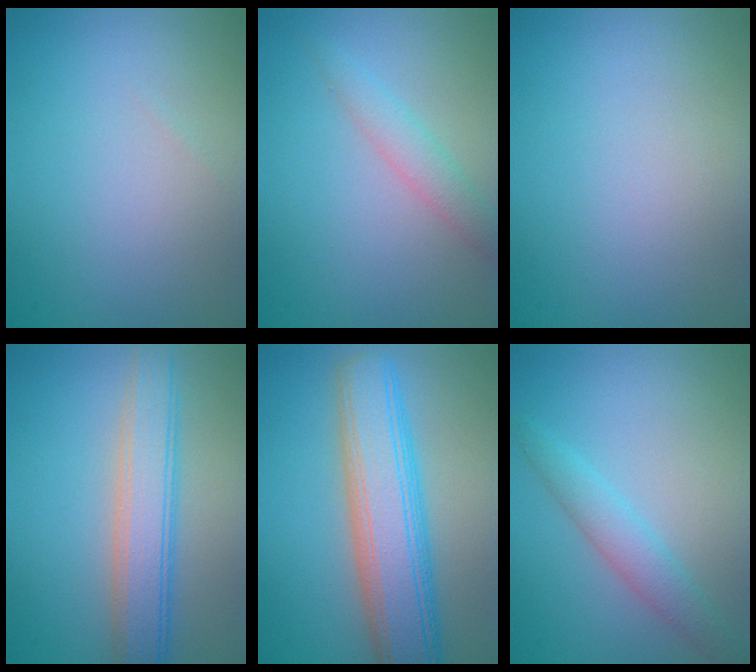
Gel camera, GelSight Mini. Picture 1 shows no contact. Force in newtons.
{"total": 2.1, "press": 2.1, "slide": 0.0}
{"total": 0.0}
{"total": 4.9, "press": 4.9, "slide": 0.3}
{"total": 8.4, "press": 8.4, "slide": 0.3}
{"total": 2.6, "press": 2.6, "slide": 0.0}